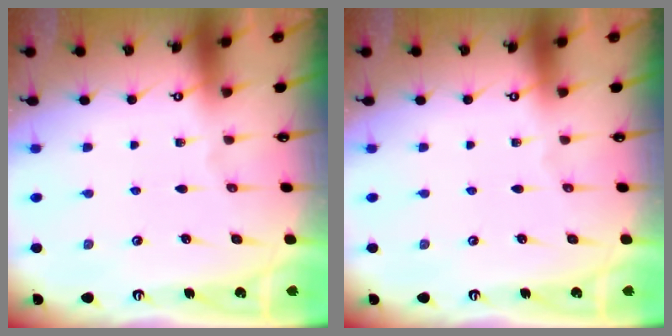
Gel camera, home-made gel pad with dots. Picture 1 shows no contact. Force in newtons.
{"total": 0.0}